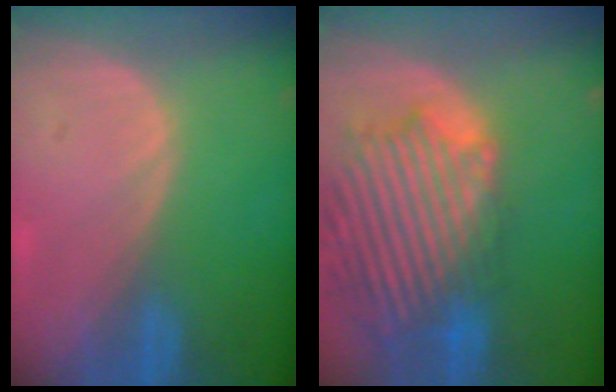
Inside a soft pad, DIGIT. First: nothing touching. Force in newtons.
{"total": 14.5, "press": 12.3, "slide": 7.6}